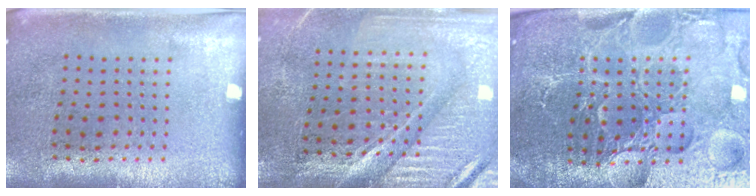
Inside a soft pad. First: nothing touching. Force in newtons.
{"total": 4.0, "press": 3.7, "slide": 1.5}
{"total": 6.5, "press": 5.8, "slide": 3.0}